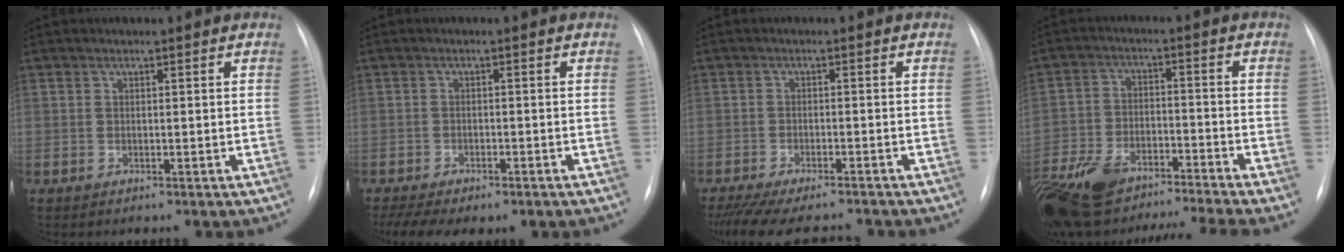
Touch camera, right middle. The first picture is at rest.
{"total": 8.6, "force": [-6.3, 3.3, 4.9], "torque": [-0.080, -0.003, -0.086]}
{"total": 12.4, "force": [-11.1, 2.3, 5.1], "torque": [-0.088, -0.016, -0.156]}
{"total": 15.2, "force": [-12.6, 2.3, 8.2], "torque": [-0.174, 0.004, -0.223]}